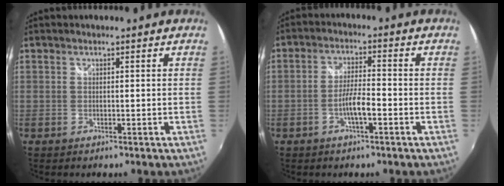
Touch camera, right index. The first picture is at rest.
{"total": 4.8, "force": [-2.2, 0.7, 4.2], "torque": [-0.084, 0.001, -0.039]}